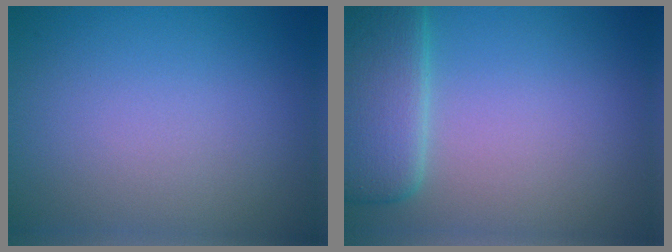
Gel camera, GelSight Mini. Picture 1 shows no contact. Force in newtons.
{"total": 5.1, "press": 4.7, "slide": 1.9}